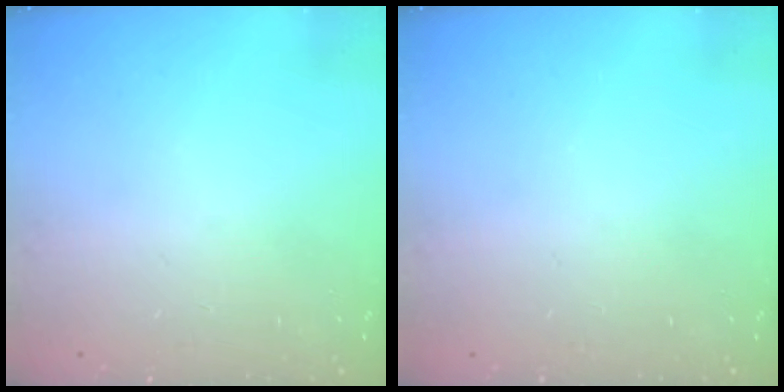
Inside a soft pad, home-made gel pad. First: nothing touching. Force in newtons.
{"total": 0.0}